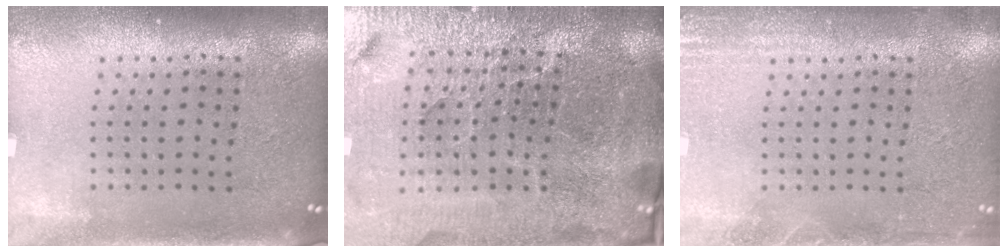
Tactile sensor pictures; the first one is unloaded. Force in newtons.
{"total": 6.8, "press": 6.0, "slide": 3.2}
{"total": 2.2, "press": 2.1, "slide": 0.3}